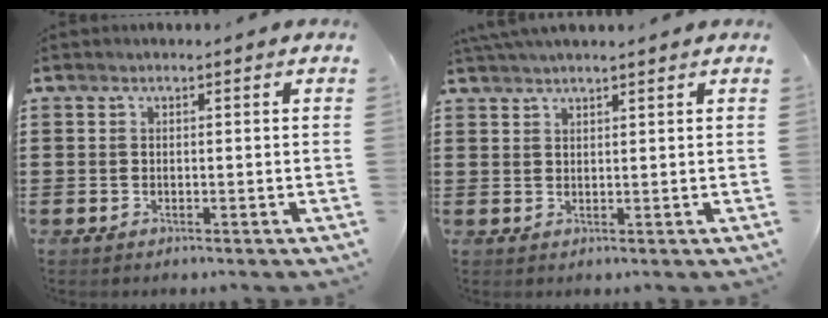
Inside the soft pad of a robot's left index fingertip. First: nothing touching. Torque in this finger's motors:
{"motor_torque": [0.98, -0.80, 1.01, 0.13]}